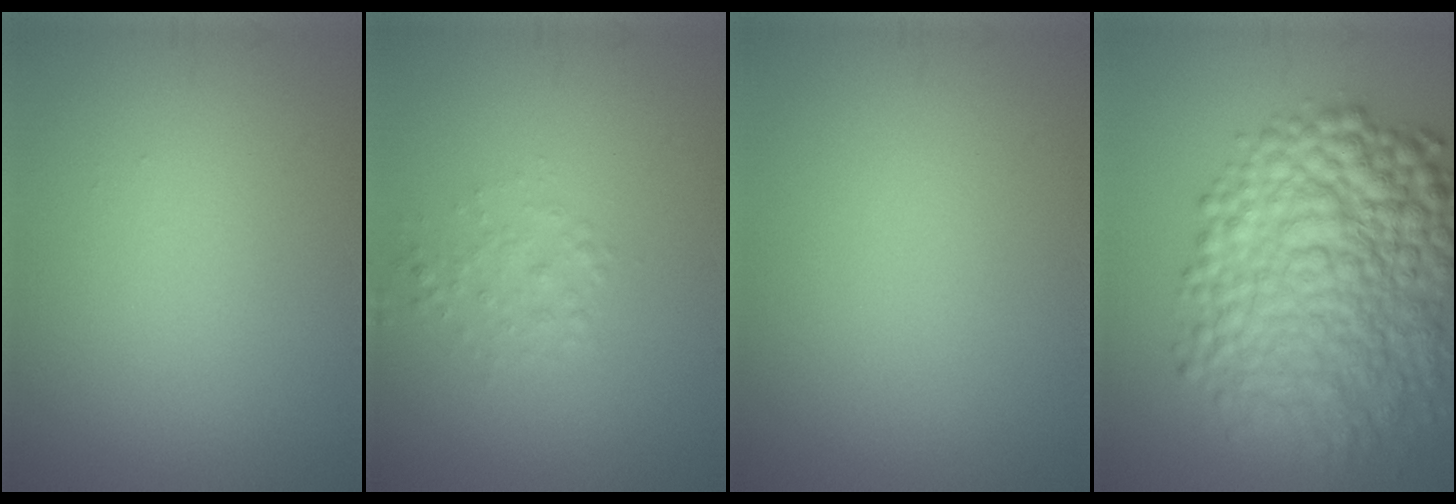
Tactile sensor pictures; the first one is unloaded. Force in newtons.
{"total": 1.4, "press": 1.4, "slide": 0.0}
{"total": 0.0}
{"total": 10.9, "press": 10.9, "slide": 0.2}